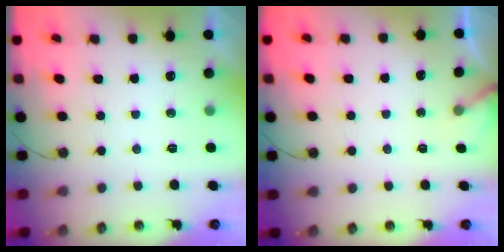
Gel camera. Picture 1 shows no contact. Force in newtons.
{"total": 3.0, "press": 3.0, "slide": 0.3}